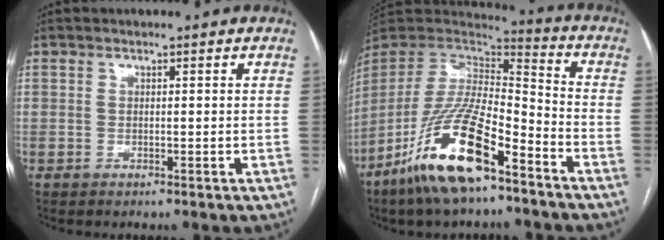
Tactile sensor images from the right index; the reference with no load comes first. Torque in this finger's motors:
{"motor_torque": [0.90, -0.94, 0.06, -0.02]}